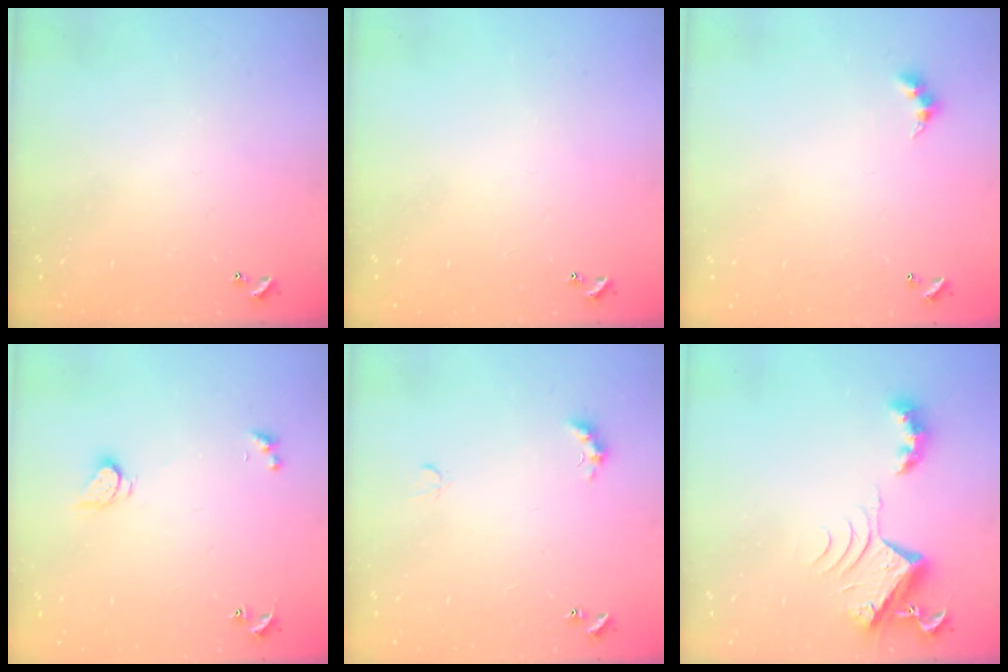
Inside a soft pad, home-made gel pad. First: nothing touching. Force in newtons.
{"total": 0.0}
{"total": 3.0, "press": 2.9, "slide": 0.5}
{"total": 2.9, "press": 2.9, "slide": 0.5}
{"total": 2.8, "press": 2.7, "slide": 0.6}
{"total": 7.6, "press": 7.5, "slide": 1.0}